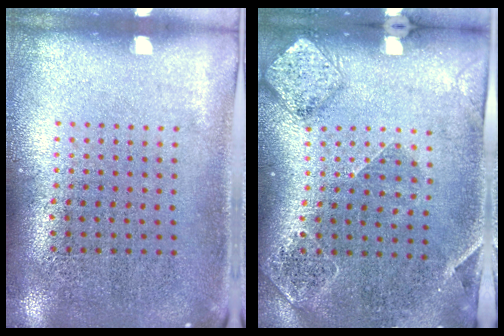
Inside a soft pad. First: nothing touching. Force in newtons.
{"total": 1.6, "press": 1.5, "slide": 0.3}